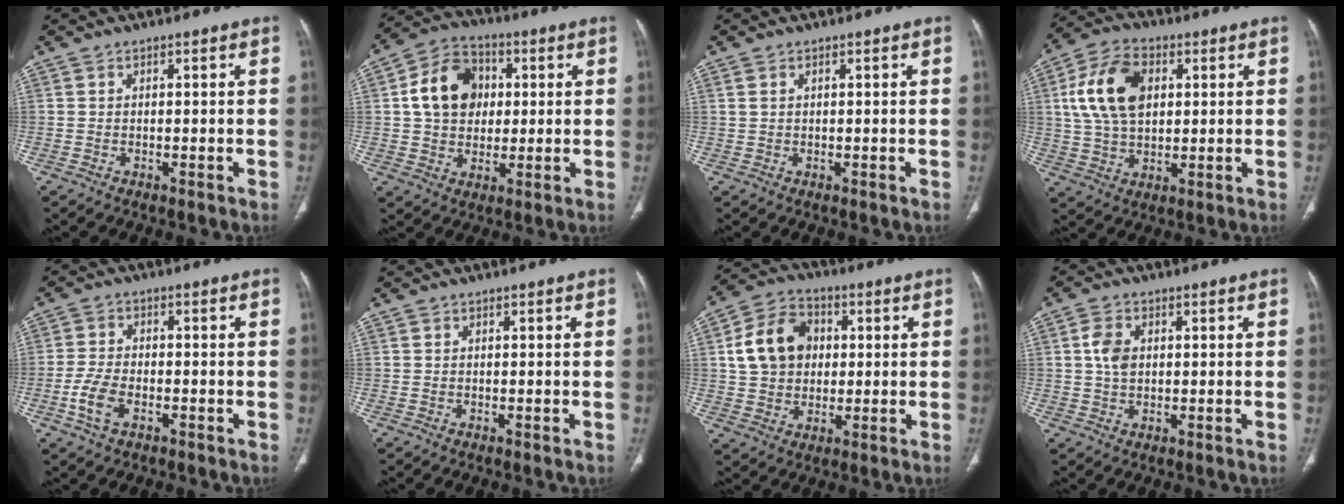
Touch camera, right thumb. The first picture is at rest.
{"total": 12.7, "force": [2.1, 10.1, 7.5], "torque": [-0.103, 0.010, 0.030]}
{"total": 1.2, "force": [0.5, 0.6, 0.9], "torque": [-0.025, 0.012, 0.017]}
{"total": 13.9, "force": [3.2, 8.9, 10.2], "torque": [-0.184, 0.007, 0.058]}
{"total": 5.6, "force": [-2.3, 3.0, 4.2], "torque": [-0.094, 0.009, -0.045]}
{"total": 0.0}
{"total": 12.5, "force": [2.0, 10.0, 7.3], "torque": [-0.107, 0.011, 0.033]}
{"total": 4.5, "force": [0.8, 3.1, 3.2], "torque": [-0.060, 0.000, 0.014]}